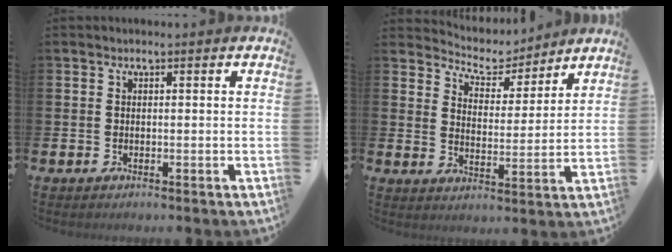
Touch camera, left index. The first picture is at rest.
{"total": 5.3, "force": [5.0, 1.8, 0.4], "torque": [-0.035, -0.040, 0.084]}